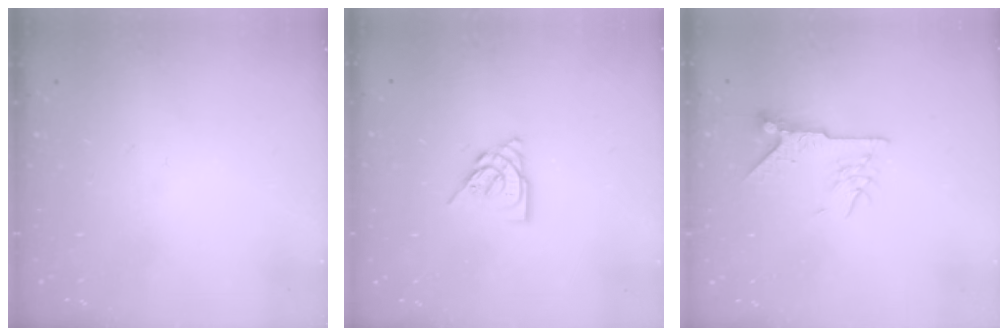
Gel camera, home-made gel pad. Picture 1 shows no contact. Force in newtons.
{"total": 8.0, "press": 7.9, "slide": 0.6}
{"total": 8.1, "press": 8.1, "slide": 0.8}